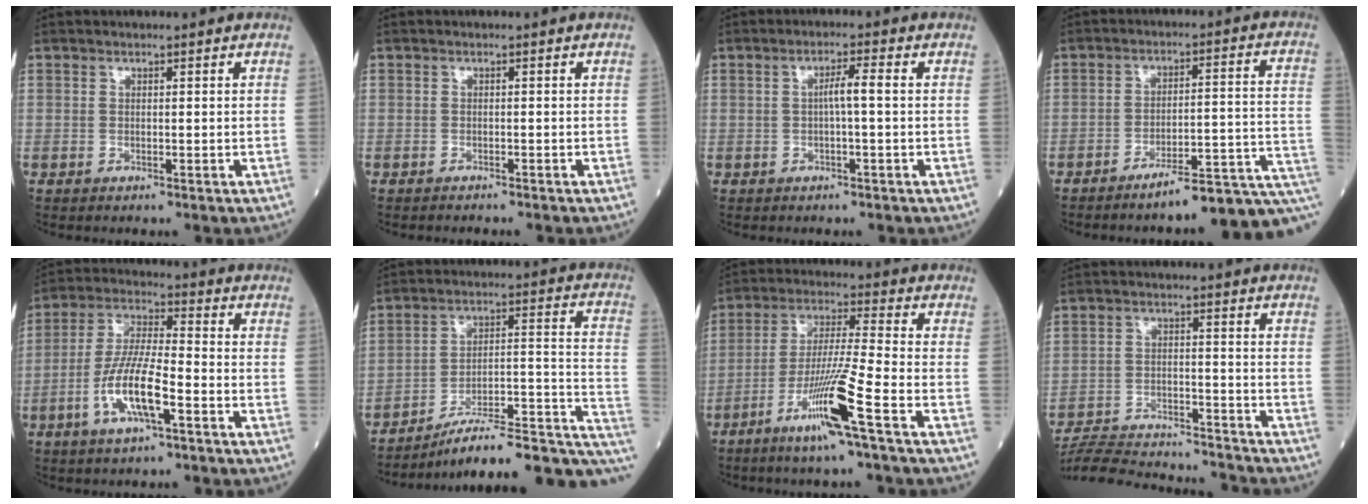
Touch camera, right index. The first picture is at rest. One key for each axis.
{"total": 2.0, "fx": -1.9, "fy": 0.3, "fz": 0.6, "tx": -0.014, "ty": -0.003, "tz": -0.024}
{"total": 2.9, "fx": 0.0, "fy": -0.1, "fz": 2.9, "tx": -0.048, "ty": 0.004, "tz": -0.001}
{"total": 12.1, "fx": -8.6, "fy": 0.4, "fz": 8.5, "tx": -0.087, "ty": 0.038, "tz": -0.122}
{"total": 10.3, "fx": -3.9, "fy": 1.9, "fz": 9.4, "tx": -0.189, "ty": -0.001, "tz": -0.073}
{"total": 18.7, "fx": -11.6, "fy": 4.8, "fz": 13.8, "tx": -0.130, "ty": 0.064, "tz": -0.161}
{"total": 11.3, "fx": -5.7, "fy": -1.4, "fz": 9.7, "tx": -0.185, "ty": -0.016, "tz": -0.113}
{"total": 19.0, "fx": -18.2, "fy": 1.6, "fz": 5.4, "tx": -0.119, "ty": -0.015, "tz": -0.272}